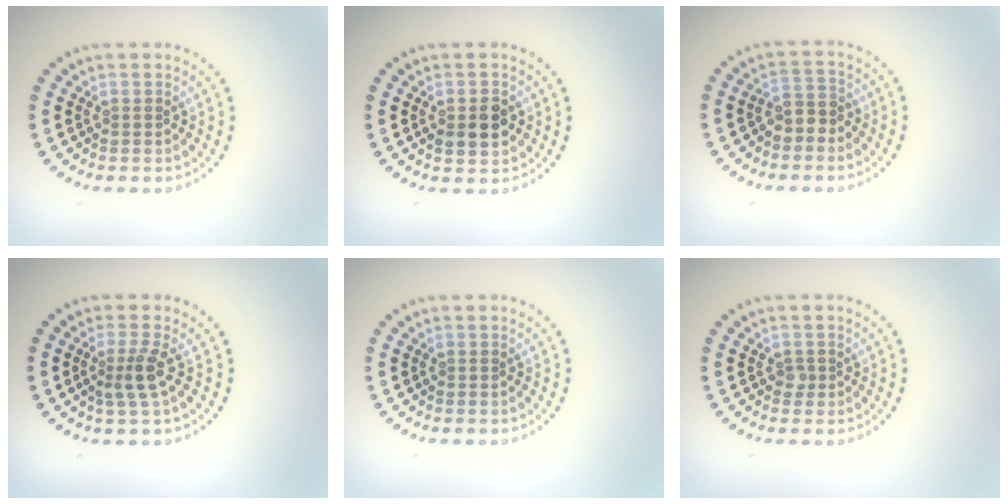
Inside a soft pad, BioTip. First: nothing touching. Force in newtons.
{"total": 3.0, "press": 2.9, "slide": 0.2}
{"total": 1.9, "press": 1.6, "slide": 1.0}
{"total": 2.3, "press": 1.8, "slide": 1.5}
{"total": 0.0}
{"total": 0.7, "press": 0.6, "slide": 0.5}